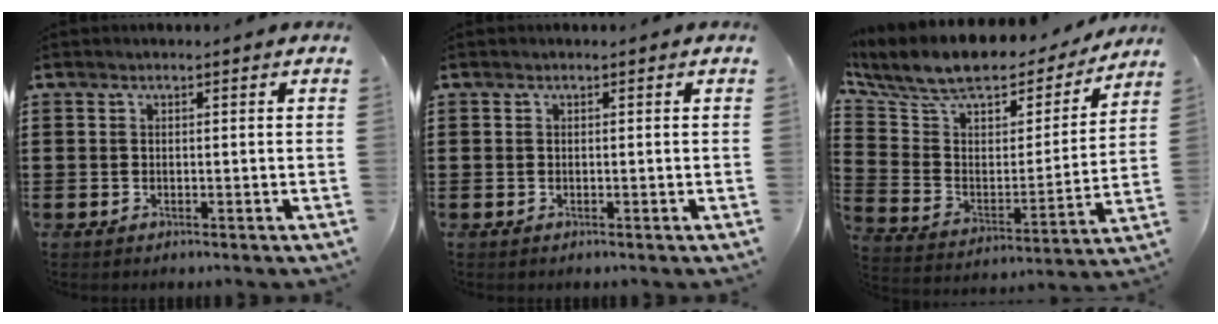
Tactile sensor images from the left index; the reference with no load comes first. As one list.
[{"total": 0.0}, {"total": 10.0, "force": [8.2, 3.5, 4.3], "torque": [-0.117, -0.052, 0.143]}]